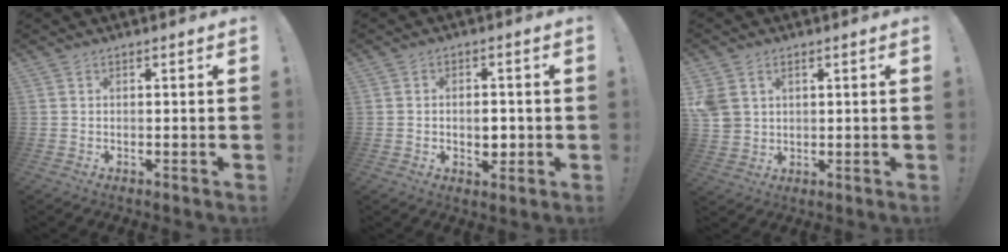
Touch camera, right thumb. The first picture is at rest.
{"total": 4.9, "force": [-0.9, 3.8, 2.9], "torque": [-0.024, 0.003, -0.017]}
{"total": 5.8, "force": [2.4, 4.6, 2.7], "torque": [-0.061, -0.007, 0.048]}